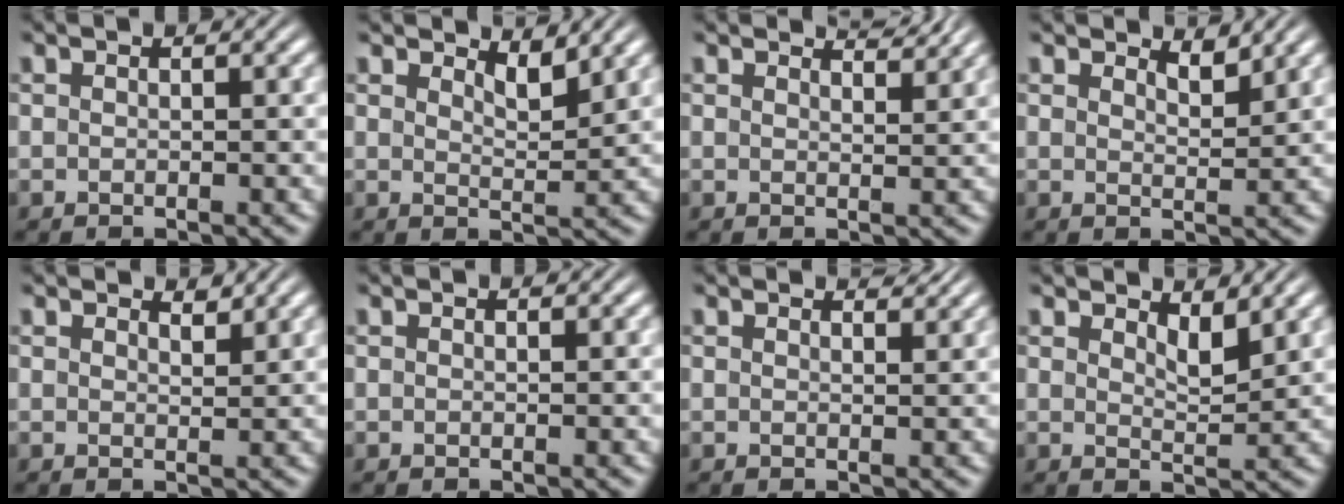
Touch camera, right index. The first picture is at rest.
{"total": 2.3, "force": [2.1, 0.0, 1.0], "torque": [-0.012, -0.014, 0.039]}
{"total": 2.0, "force": [1.9, -0.4, 0.5], "torque": [0.002, -0.004, 0.030]}
{"total": 1.9, "force": [1.9, -0.2, 0.5], "torque": [-0.002, -0.012, 0.034]}
{"total": 1.3, "force": [1.3, -0.2, 0.1], "torque": [0.008, -0.006, 0.023]}
{"total": 0.0}
{"total": 1.3, "force": [1.3, -0.2, 0.3], "torque": [0.006, -0.002, 0.019]}
{"total": 2.4, "force": [2.0, 0.2, 1.3], "torque": [-0.013, -0.015, 0.037]}